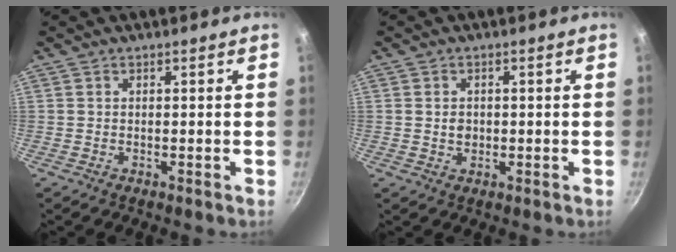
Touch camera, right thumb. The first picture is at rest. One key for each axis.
{"total": 2.3, "fx": 0.0, "fy": 1.9, "fz": 1.3, "tx": -0.014, "ty": 0.004, "tz": 0.000}